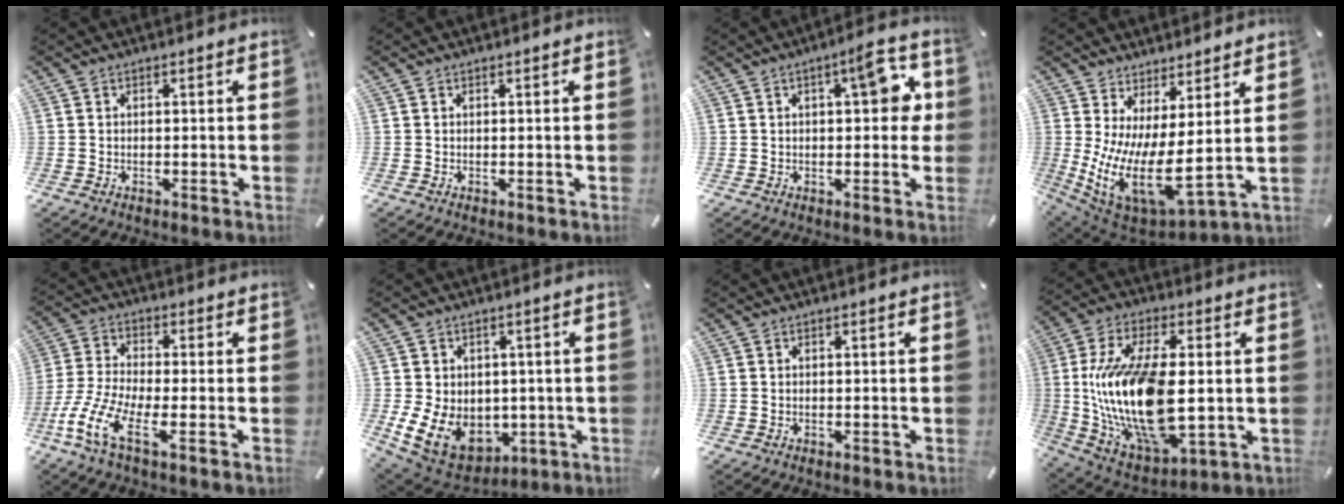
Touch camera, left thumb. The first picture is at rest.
{"total": 0.0}
{"total": 9.0, "force": [2.3, 3.8, 7.9], "torque": [-0.094, -0.008, 0.029]}
{"total": 13.0, "force": [0.0, 4.8, 12.1], "torque": [-0.242, -0.051, 0.010]}
{"total": 11.0, "force": [-4.6, 4.2, 9.1], "torque": [-0.204, -0.005, -0.087]}
{"total": 11.7, "force": [-1.4, 9.9, 6.0], "torque": [-0.123, -0.004, -0.014]}
{"total": 0.0}
{"total": 23.3, "force": [0.7, 12.3, 19.8], "torque": [-0.425, -0.015, 0.026]}